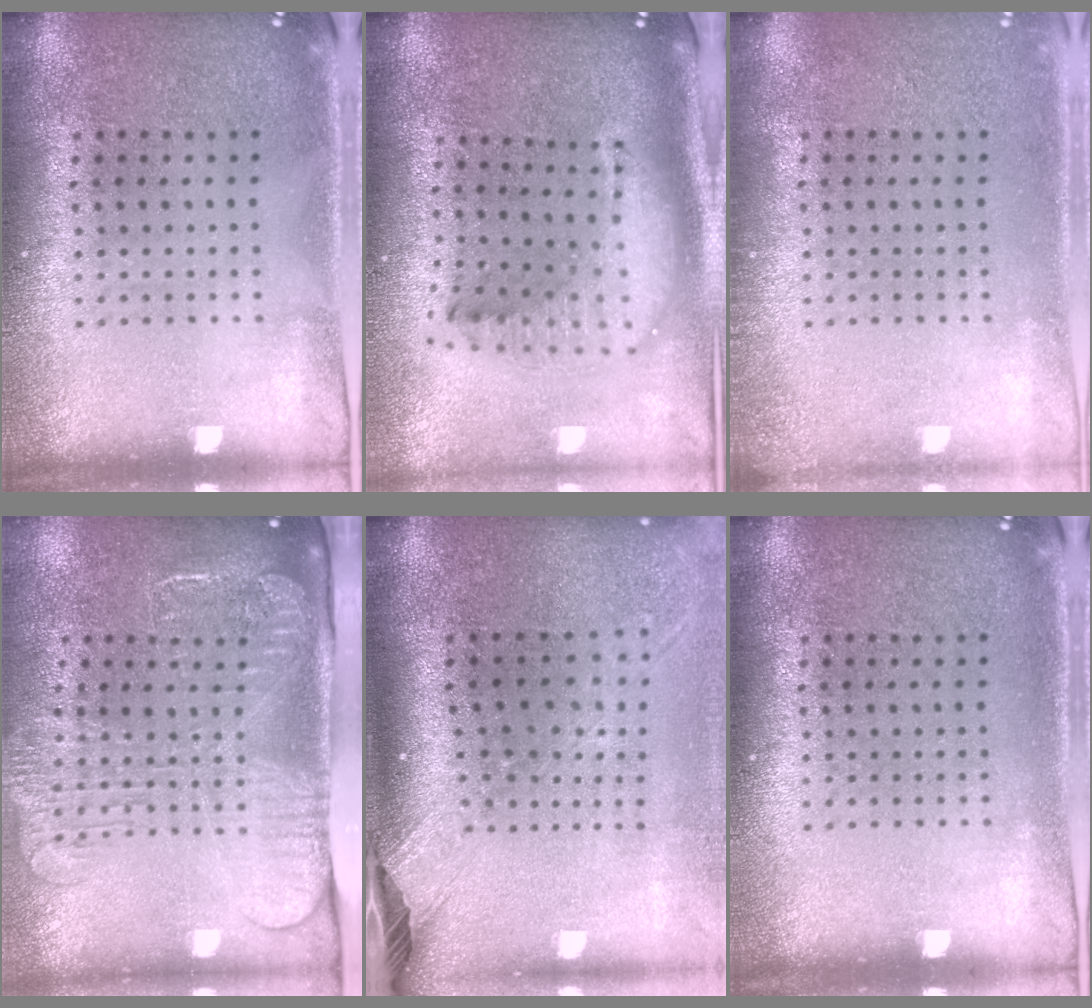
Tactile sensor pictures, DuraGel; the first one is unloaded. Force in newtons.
{"total": 2.1, "press": 1.6, "slide": 1.3}
{"total": 1.1, "press": 1.0, "slide": 0.2}
{"total": 2.6, "press": 2.0, "slide": 1.7}
{"total": 2.6, "press": 1.9, "slide": 1.7}
{"total": 0.0}